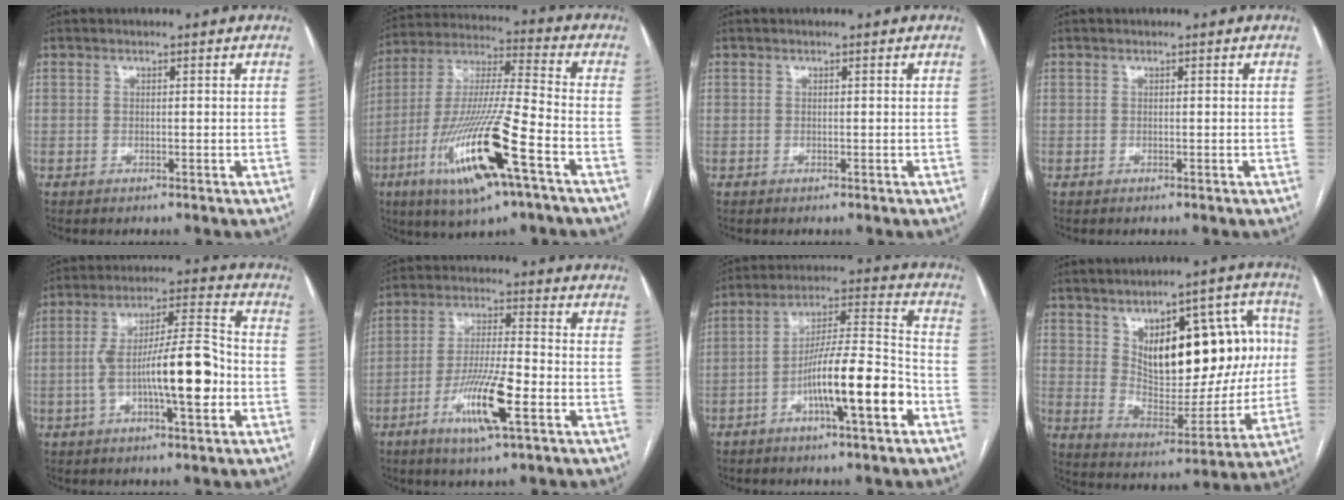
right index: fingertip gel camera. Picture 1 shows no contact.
{"total": 19.5, "force": [-8.6, 1.9, 17.4], "torque": [-0.363, -0.028, -0.156]}
{"total": 0.0}
{"total": 0.0}
{"total": 14.0, "force": [-3.1, 2.3, 13.5], "torque": [-0.233, 0.017, -0.050]}
{"total": 11.0, "force": [-4.6, 1.1, 9.9], "torque": [-0.189, -0.012, -0.083]}
{"total": 13.7, "force": [-5.6, 1.2, 12.5], "torque": [-0.212, 0.009, -0.093]}
{"total": 19.5, "force": [4.3, 8.7, 16.8], "torque": [-0.230, 0.034, 0.076]}